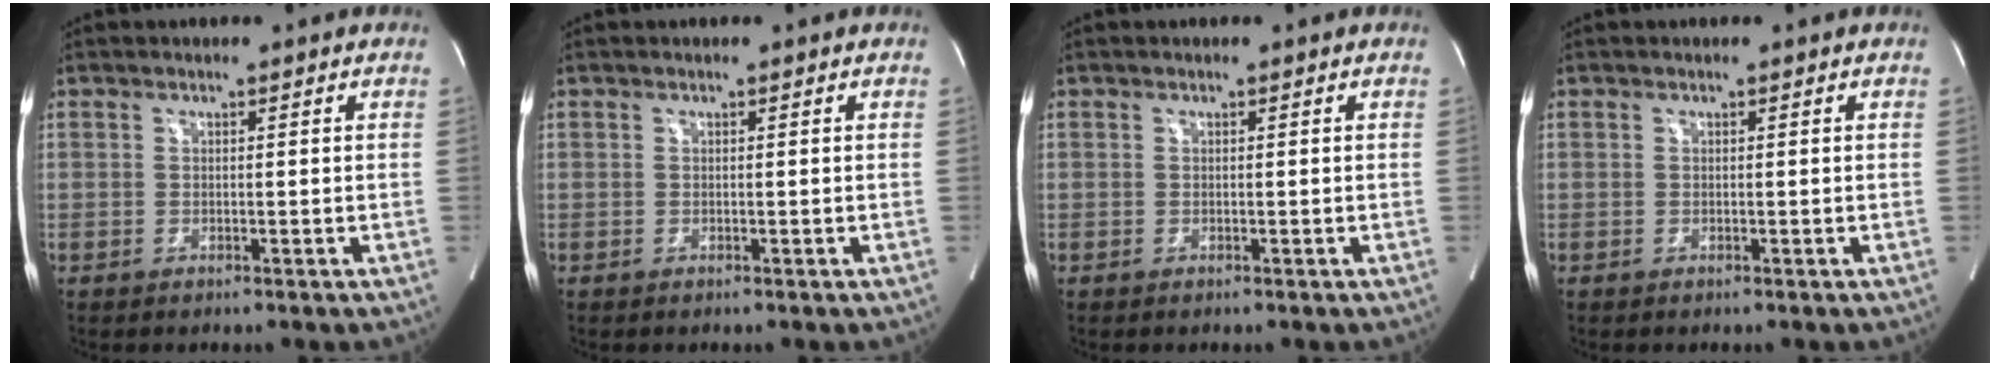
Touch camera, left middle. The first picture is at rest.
{"total": 0.0}
{"total": 0.0}
{"total": 0.0}